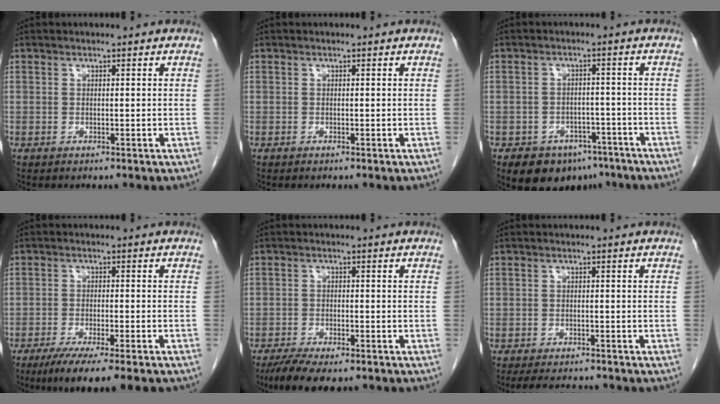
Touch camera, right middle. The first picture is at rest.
{"total": 0.0}
{"total": 8.9, "force": [-6.3, 5.5, 2.9], "torque": [-0.029, 0.012, -0.085]}
{"total": 10.5, "force": [-7.9, 0.9, 6.8], "torque": [-0.093, -0.019, -0.117]}
{"total": 8.4, "force": [-6.5, 2.4, 4.8], "torque": [-0.073, -0.014, -0.102]}
{"total": 6.2, "force": [-5.7, 1.4, 2.2], "torque": [-0.032, -0.011, -0.082]}